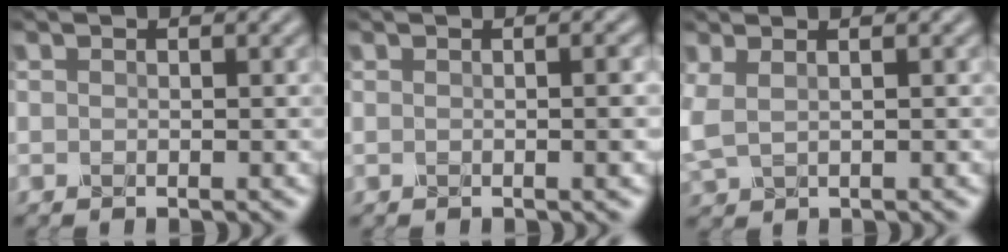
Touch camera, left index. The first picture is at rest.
{"total": 2.3, "force": [0.1, 0.8, 2.2], "torque": [-0.019, 0.004, -0.003]}
{"total": 2.0, "force": [0.8, 0.9, 1.6], "torque": [-0.045, 0.005, 0.019]}